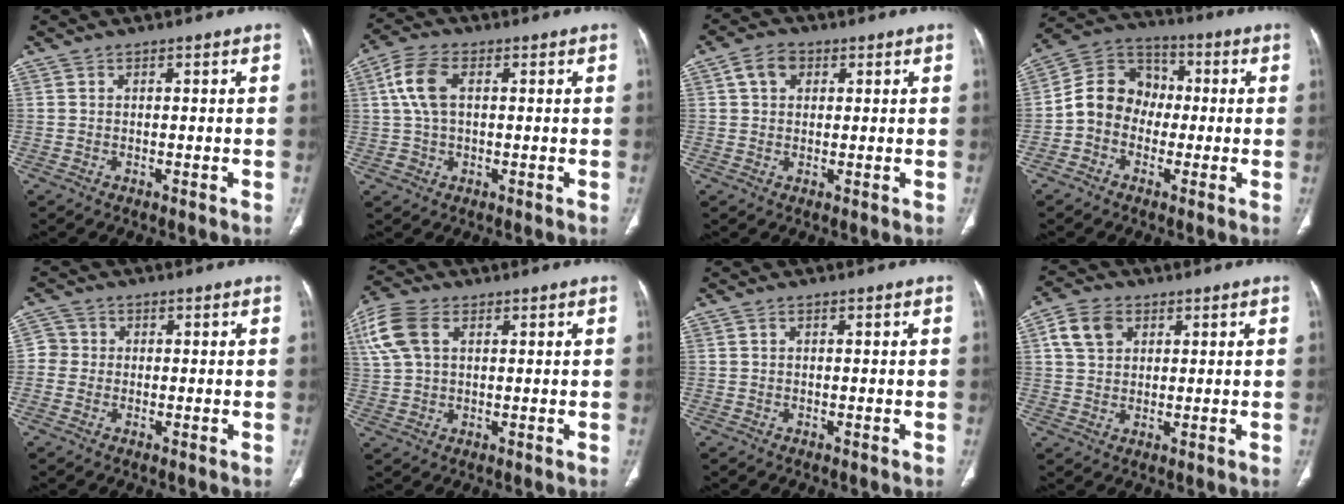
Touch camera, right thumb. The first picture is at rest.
{"total": 7.3, "force": [1.5, 4.4, 5.6], "torque": [-0.122, 0.016, 0.028]}
{"total": 4.8, "force": [1.8, 3.5, 2.7], "torque": [-0.037, 0.005, 0.030]}
{"total": 10.4, "force": [-1.6, 9.0, 5.0], "torque": [-0.061, 0.038, -0.046]}
{"total": 2.9, "force": [-0.2, 2.8, 0.5], "torque": [0.013, 0.008, -0.012]}
{"total": 10.3, "force": [3.7, 6.3, 7.2], "torque": [-0.175, 0.015, 0.075]}
{"total": 0.0}
{"total": 6.5, "force": [2.5, 4.8, 3.6], "torque": [-0.055, 0.002, 0.046]}